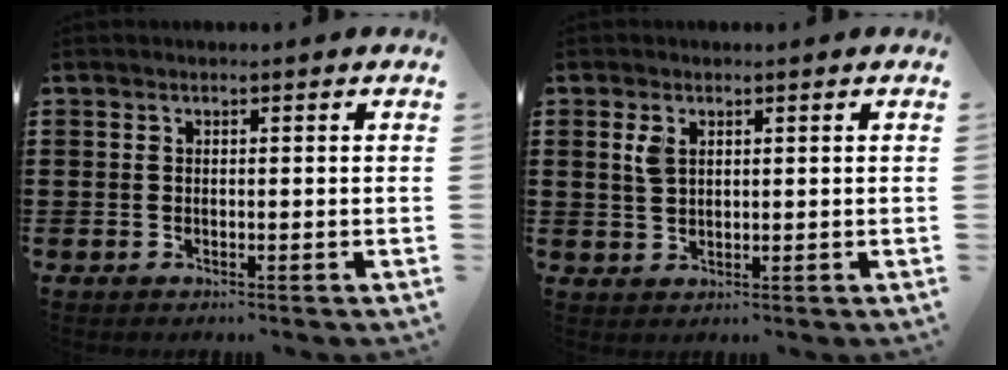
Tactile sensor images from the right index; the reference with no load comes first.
{"total": 2.4, "force": [1.0, 1.3, 1.7], "torque": [-0.039, 0.004, 0.018]}